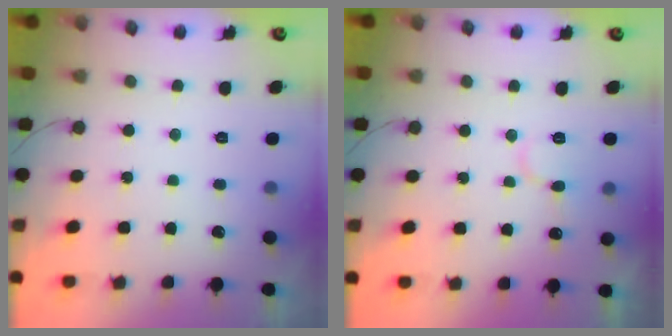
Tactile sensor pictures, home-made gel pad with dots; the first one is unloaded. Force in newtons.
{"total": 8.2, "press": 8.1, "slide": 1.4}